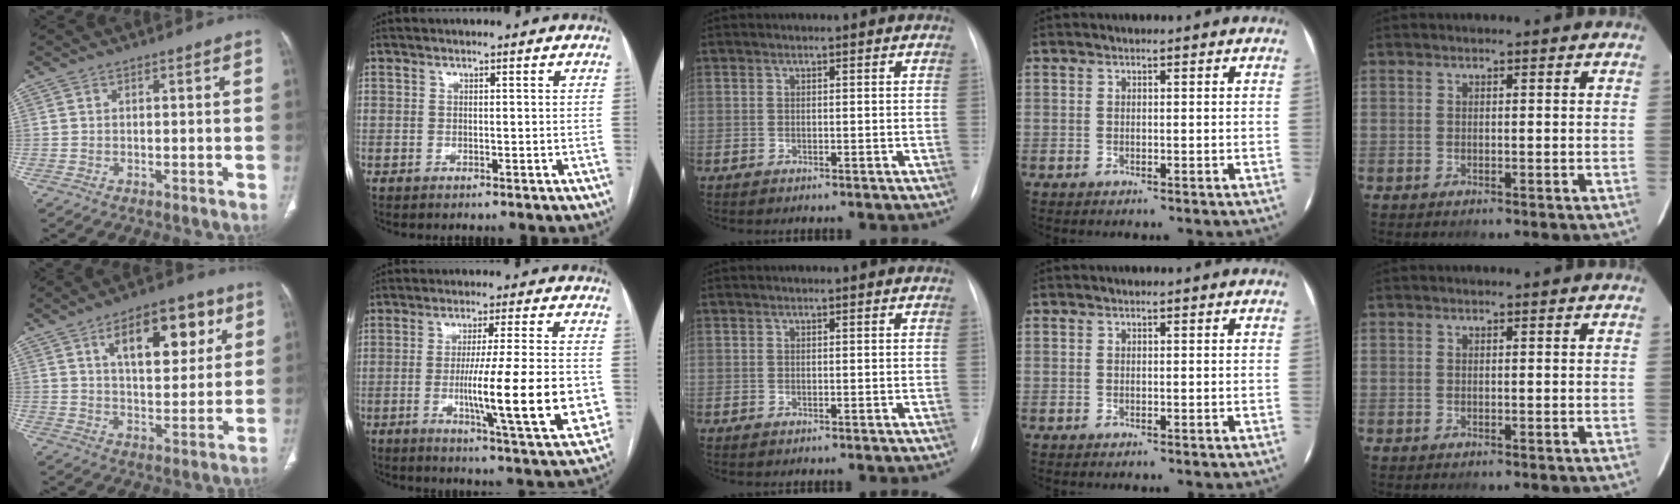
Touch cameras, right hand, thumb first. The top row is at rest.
{"thumb": {"total": 15.2, "force": [6.3, 7.4, 11.7], "torque": [-0.132, -0.015, 0.097]}, "index": {"total": 16.3, "force": [-2.7, 0.6, 16.0], "torque": [-0.224, -0.016, -0.040]}}